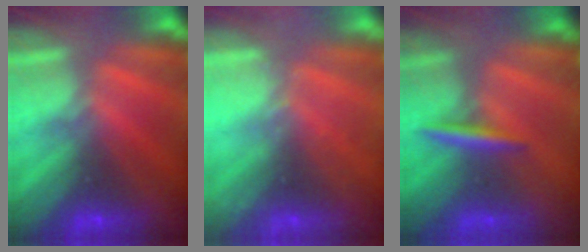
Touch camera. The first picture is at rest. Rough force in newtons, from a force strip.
{"total": 2.3}
{"total": 3.3}